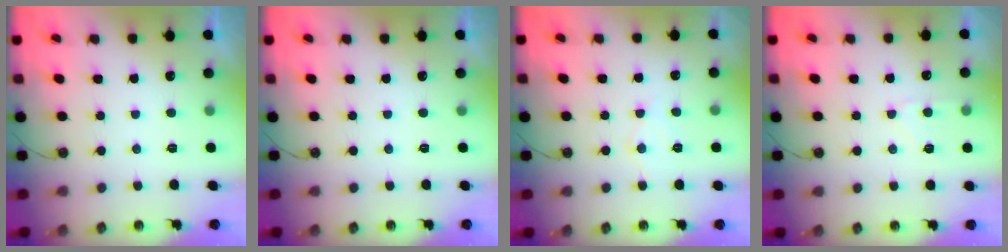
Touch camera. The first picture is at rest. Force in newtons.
{"total": 0.0}
{"total": 5.3, "press": 5.2, "slide": 0.8}
{"total": 5.5, "press": 5.5, "slide": 0.6}